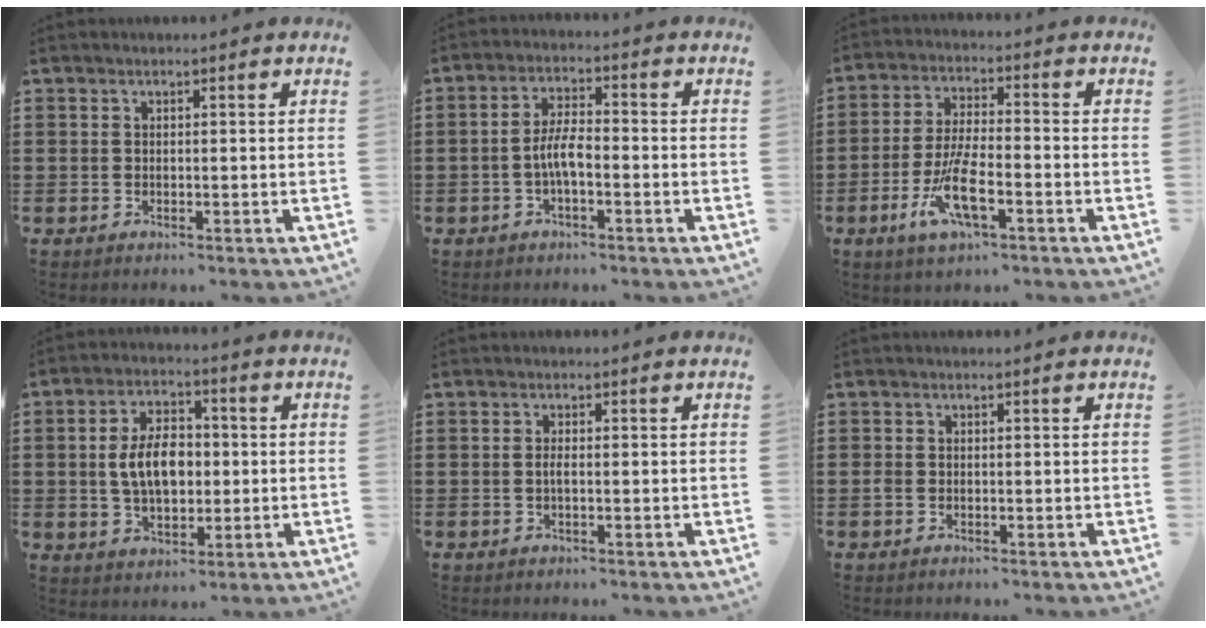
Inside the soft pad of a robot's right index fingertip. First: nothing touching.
{"total": 4.9, "force": [-1.4, 1.6, 4.4], "torque": [-0.098, 0.002, -0.031]}
{"total": 8.4, "force": [-3.6, 2.3, 7.2], "torque": [-0.162, -0.015, -0.070]}
{"total": 7.7, "force": [0.0, 4.7, 6.1], "torque": [-0.117, 0.006, -0.008]}
{"total": 1.1, "force": [-0.3, 0.2, 1.1], "torque": [-0.029, -0.004, -0.007]}
{"total": 0.9, "force": [-0.3, 0.7, 0.6], "torque": [-0.020, -0.001, -0.010]}